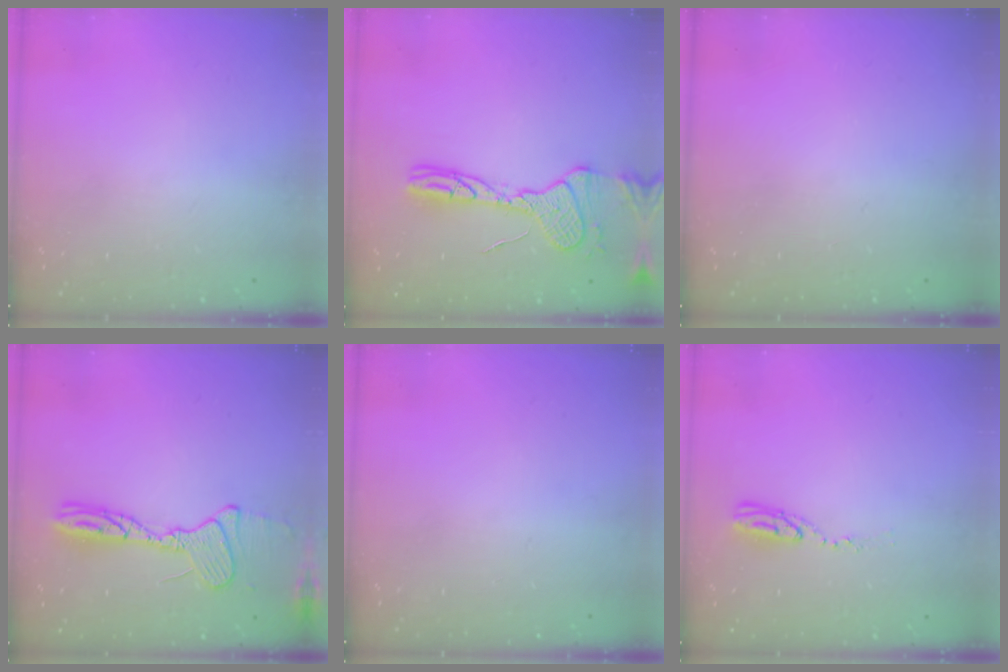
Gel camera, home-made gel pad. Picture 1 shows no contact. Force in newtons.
{"total": 14.2, "press": 14.2, "slide": 1.3}
{"total": 0.0}
{"total": 13.1, "press": 13.1, "slide": 0.3}
{"total": 0.0}
{"total": 5.1, "press": 5.1, "slide": 0.3}